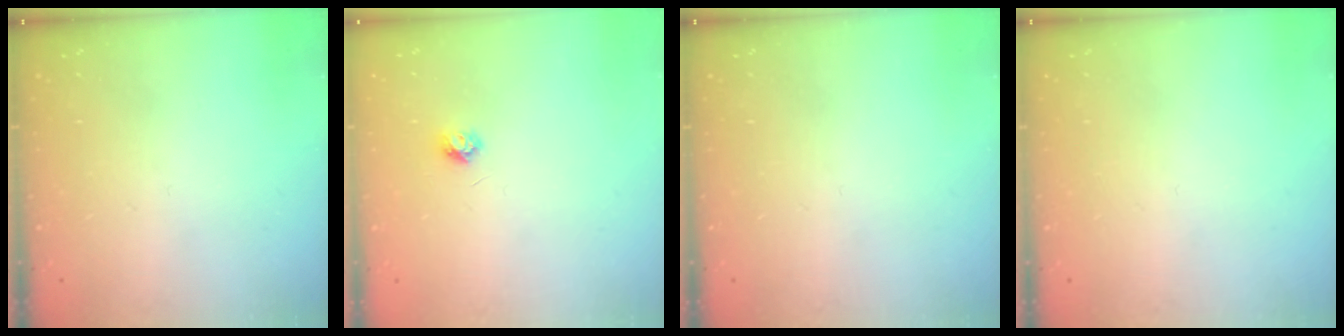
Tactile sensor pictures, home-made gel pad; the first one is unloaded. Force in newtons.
{"total": 3.7, "press": 3.7, "slide": 0.5}
{"total": 0.0}
{"total": 0.0}